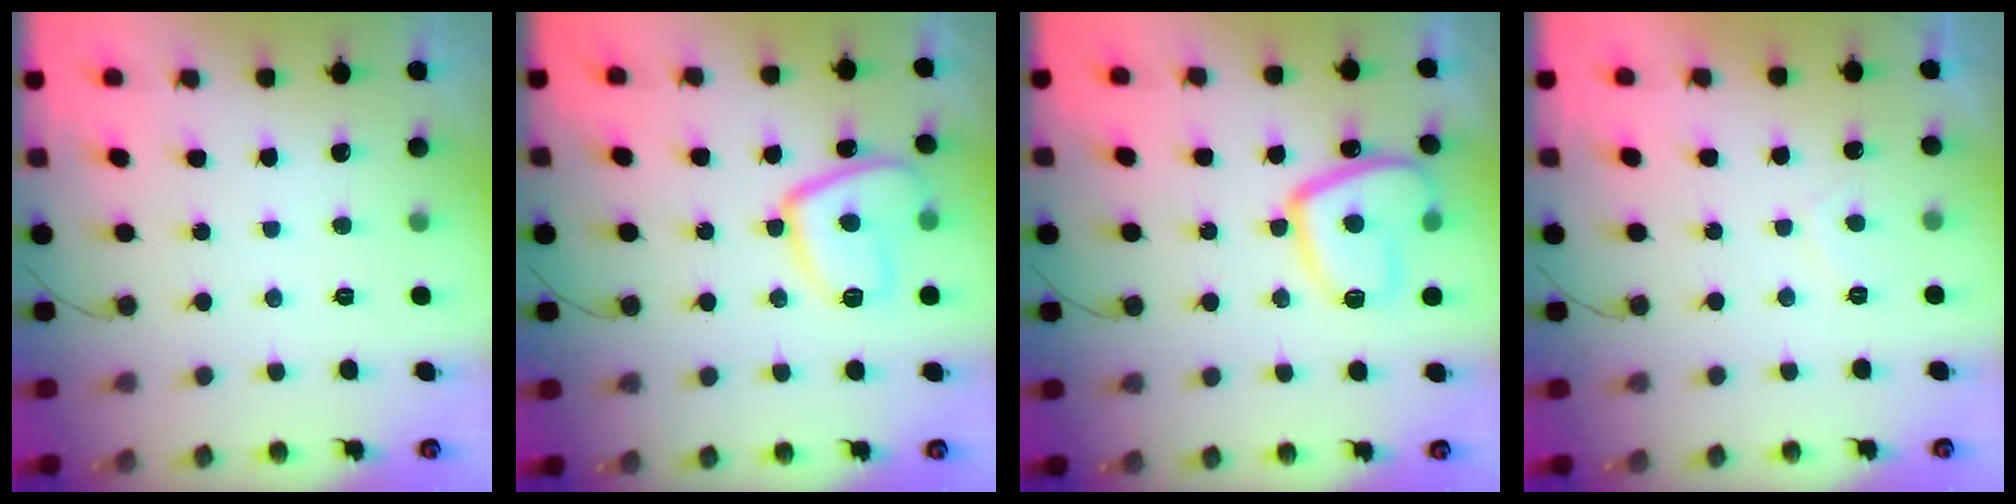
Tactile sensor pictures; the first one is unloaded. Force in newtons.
{"total": 11.3, "press": 11.3, "slide": 1.1}
{"total": 13.9, "press": 13.8, "slide": 1.4}
{"total": 1.7, "press": 1.6, "slide": 0.7}